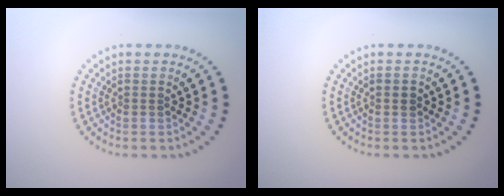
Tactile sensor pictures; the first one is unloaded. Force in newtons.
{"total": 1.0, "press": 1.0, "slide": 0.1}